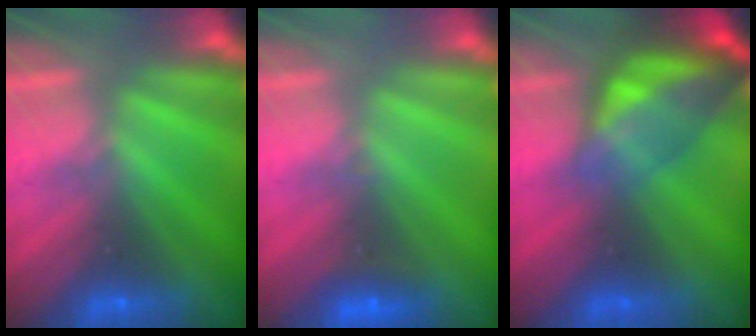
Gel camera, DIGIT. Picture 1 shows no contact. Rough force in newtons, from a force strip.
{"total": 1.8}
{"total": 7.6}